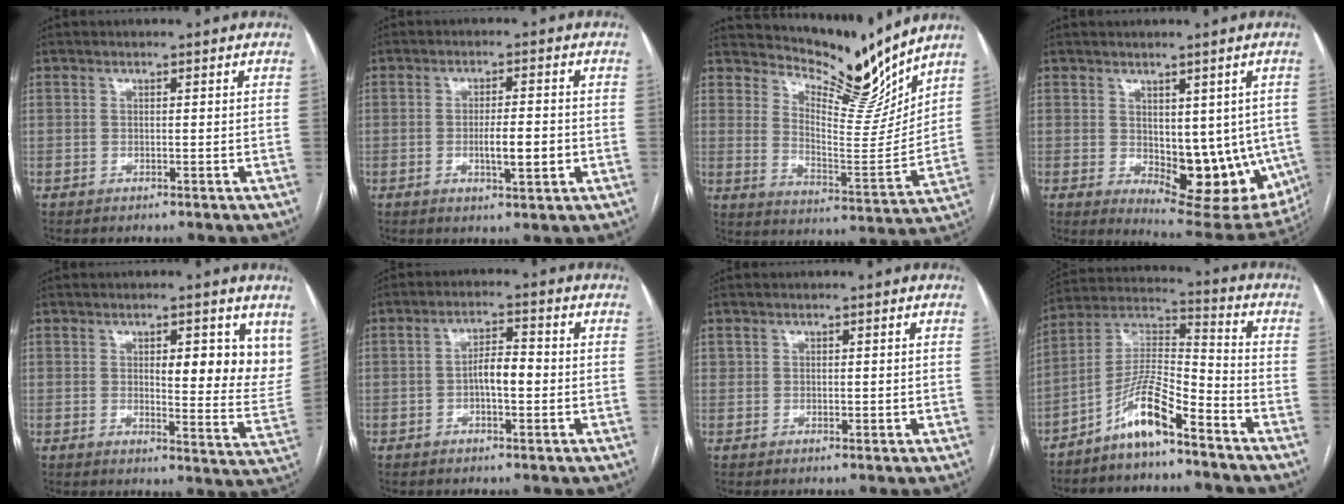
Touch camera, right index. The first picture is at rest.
{"total": 5.2, "force": [-1.1, 1.0, 5.0], "torque": [-0.085, -0.005, -0.015]}
{"total": 11.2, "force": [10.8, 1.4, 2.6], "torque": [-0.052, -0.042, 0.175]}
{"total": 14.1, "force": [-1.6, 7.3, 12.0], "torque": [-0.145, -0.011, -0.003]}
{"total": 10.4, "force": [4.6, 3.4, 8.7], "torque": [-0.097, -0.016, 0.059]}
{"total": 5.0, "force": [-0.7, 1.2, 4.8], "torque": [-0.091, 0.010, -0.014]}
{"total": 1.3, "force": [0.5, 1.1, 0.4], "torque": [-0.002, 0.004, 0.010]}
{"total": 10.1, "force": [-6.9, 1.4, 7.3], "torque": [-0.153, 0.013, -0.135]}